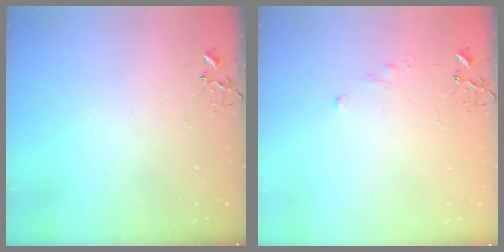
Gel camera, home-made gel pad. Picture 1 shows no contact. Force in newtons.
{"total": 3.7, "press": 3.7, "slide": 0.4}